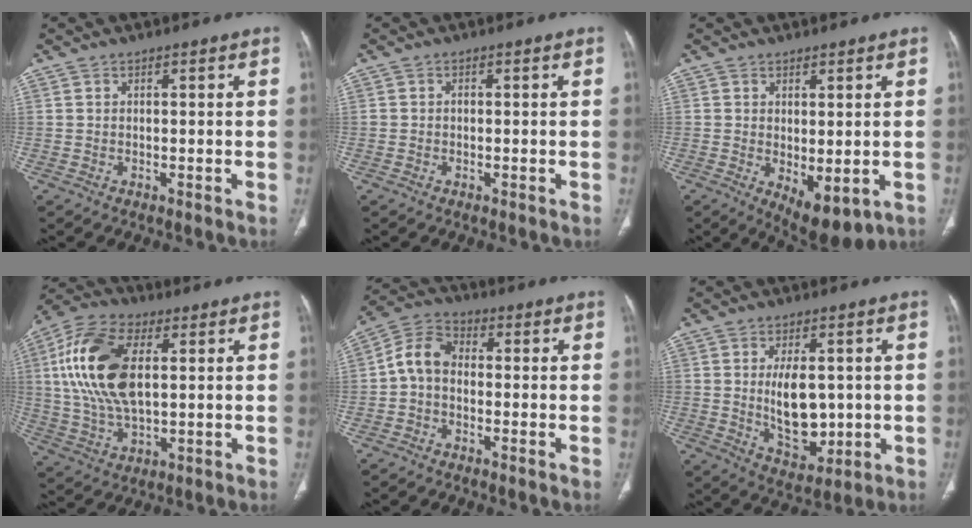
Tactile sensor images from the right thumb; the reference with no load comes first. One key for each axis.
{"total": 0.7, "fx": -0.1, "fy": 0.5, "fz": 0.4, "tx": -0.003, "ty": 0.003, "tz": -0.005}
{"total": 7.7, "fx": -1.3, "fy": 3.5, "fz": 6.8, "tx": -0.087, "ty": -0.015, "tz": -0.002}
{"total": 17.9, "fx": 3.3, "fy": 9.5, "fz": 14.8, "tx": -0.304, "ty": 0.009, "tz": 0.060}
{"total": 7.0, "fx": -0.7, "fy": 5.0, "fz": 4.8, "tx": -0.079, "ty": 0.025, "tz": -0.028}
{"total": 11.0, "fx": 0.2, "fy": 6.3, "fz": 9.0, "tx": -0.119, "ty": -0.013, "tz": 0.022}